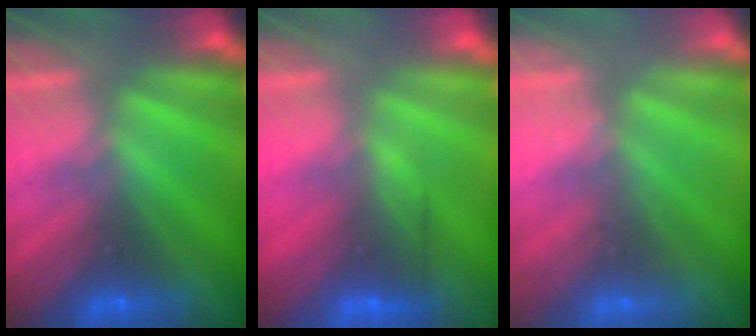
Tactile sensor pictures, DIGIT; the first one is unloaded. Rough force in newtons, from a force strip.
{"total": 3.0}
{"total": 2.2}